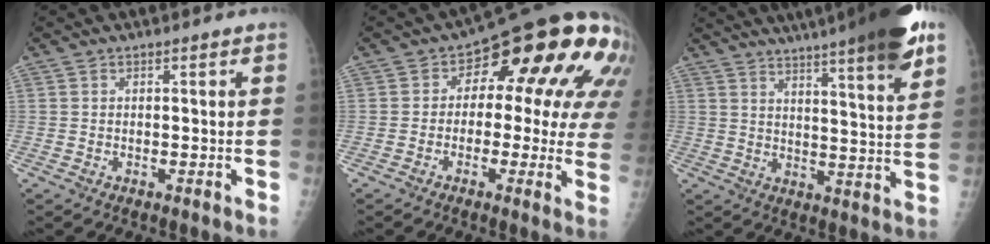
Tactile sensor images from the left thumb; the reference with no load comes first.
{"total": 19.7, "force": [5.1, 10.1, 16.2], "torque": [-0.147, 0.019, 0.049]}
{"total": 23.1, "force": [16.6, 2.7, 15.8], "torque": [-0.221, -0.039, 0.222]}